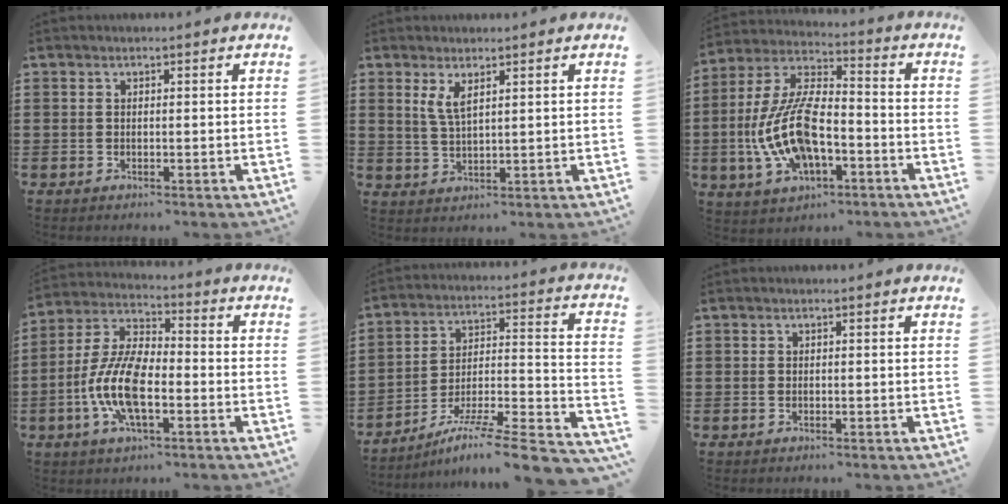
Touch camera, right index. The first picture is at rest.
{"total": 3.3, "force": [1.8, 1.0, 2.6], "torque": [-0.057, 0.003, 0.032]}
{"total": 13.3, "force": [-3.9, 6.1, 11.2], "torque": [-0.262, -0.002, -0.078]}
{"total": 10.5, "force": [-3.1, 4.5, 9.0], "torque": [-0.213, -0.007, -0.065]}
{"total": 8.9, "force": [-6.6, -0.2, 5.9], "torque": [-0.095, -0.009, -0.134]}
{"total": 0.0}